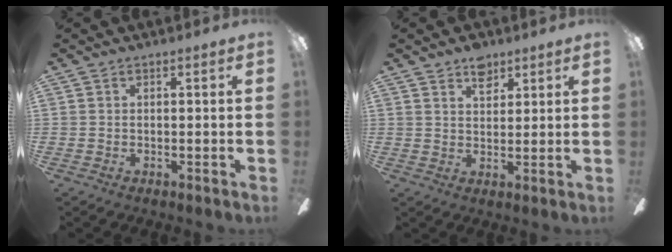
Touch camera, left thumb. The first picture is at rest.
{"total": 5.6, "force": [3.9, 3.2, 2.5], "torque": [-0.027, -0.016, 0.067]}